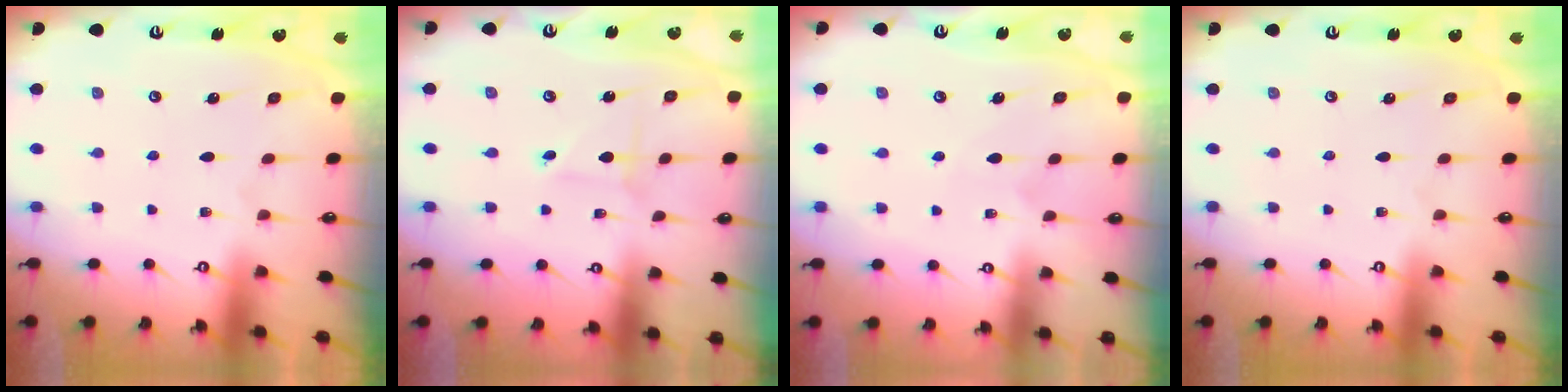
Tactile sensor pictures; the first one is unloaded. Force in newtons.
{"total": 1.1, "press": 1.1, "slide": 0.1}
{"total": 4.4, "press": 4.4, "slide": 0.5}
{"total": 0.0}